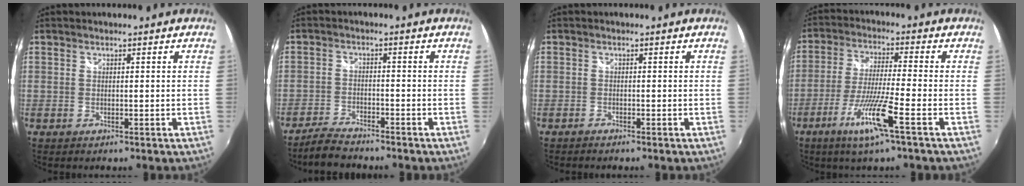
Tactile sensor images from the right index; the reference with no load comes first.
{"total": 5.8, "force": [-5.3, 1.4, 2.1], "torque": [-0.063, -0.010, -0.098]}
{"total": 0.9, "force": [-0.9, 0.2, 0.2], "torque": [-0.009, -0.004, -0.018]}
{"total": 10.4, "force": [-5.2, -0.7, 9.0], "torque": [-0.188, -0.013, -0.102]}